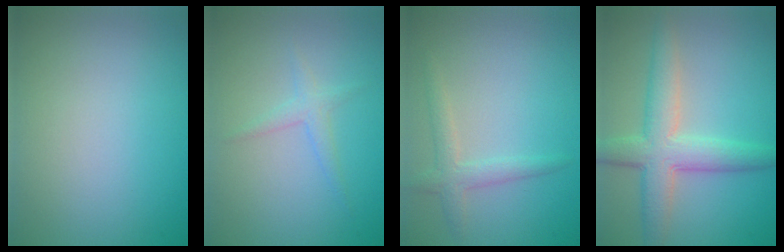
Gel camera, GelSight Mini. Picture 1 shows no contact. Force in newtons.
{"total": 1.4, "press": 1.4, "slide": 0.0}
{"total": 2.1, "press": 2.1, "slide": 0.1}
{"total": 5.5, "press": 5.5, "slide": 0.1}